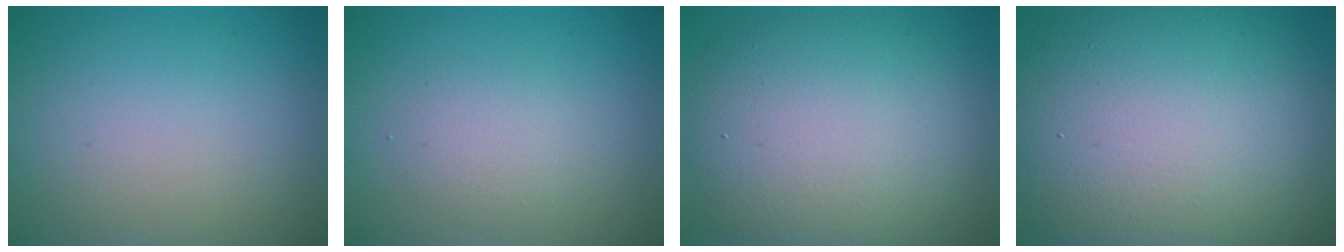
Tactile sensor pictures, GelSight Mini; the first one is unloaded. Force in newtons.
{"total": 1.9, "press": 1.9, "slide": 0.1}
{"total": 10.1, "press": 10.1, "slide": 0.7}
{"total": 15.6, "press": 15.6, "slide": 1.1}